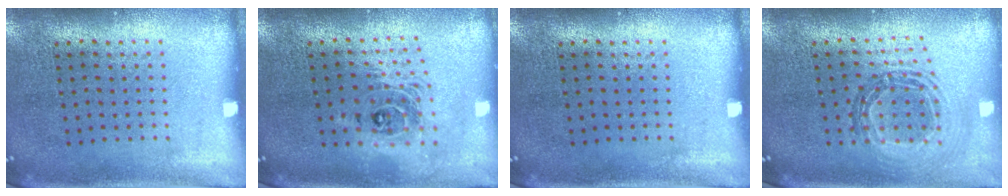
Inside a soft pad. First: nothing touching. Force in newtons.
{"total": 1.9, "press": 1.5, "slide": 1.3}
{"total": 0.0}
{"total": 0.9, "press": 0.9, "slide": 0.2}